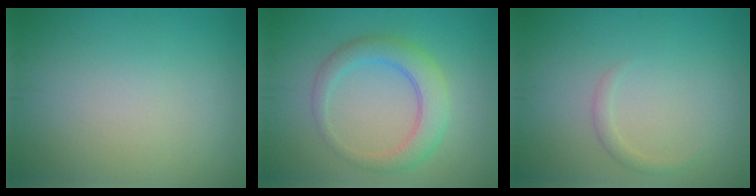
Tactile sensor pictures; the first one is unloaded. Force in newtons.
{"total": 3.9, "press": 3.9, "slide": 0.2}
{"total": 0.9, "press": 0.9, "slide": 0.0}